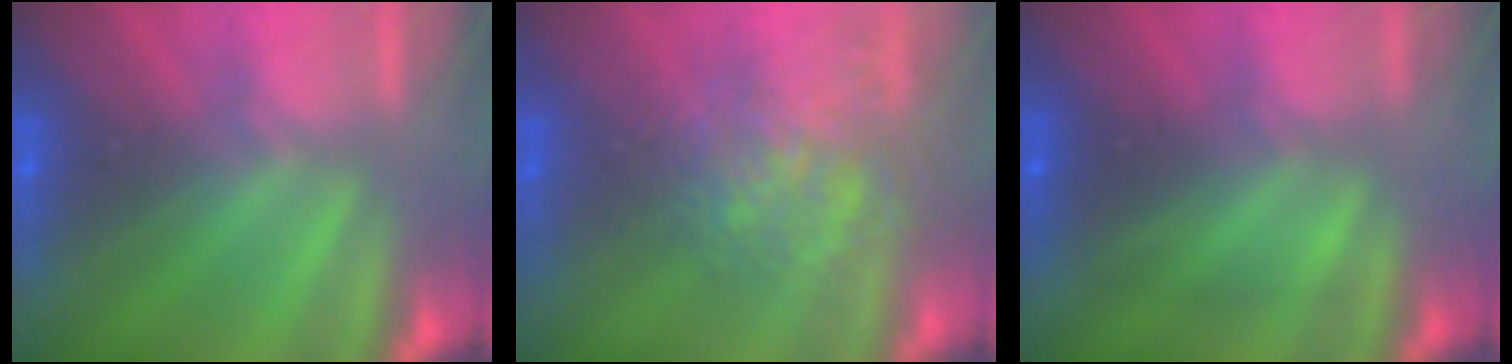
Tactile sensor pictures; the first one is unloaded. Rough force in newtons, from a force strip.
{"total": 3.8}
{"total": 1.9}